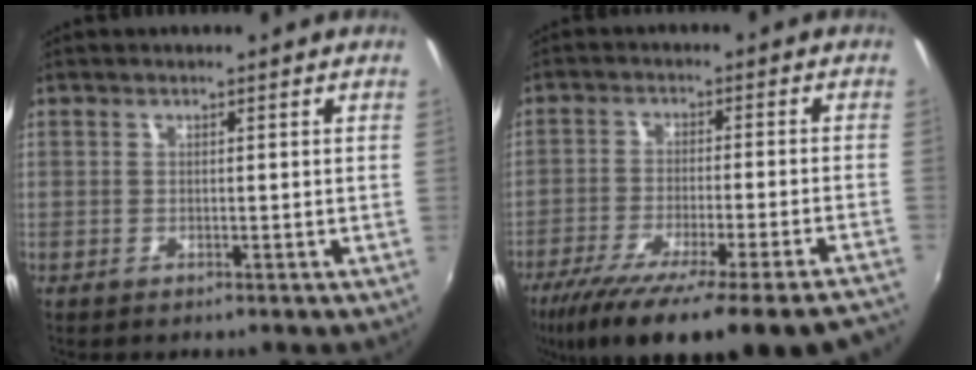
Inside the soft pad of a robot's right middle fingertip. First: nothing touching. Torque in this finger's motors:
{"motor_torque": [1.10, -1.04, 0.34, 0.21]}